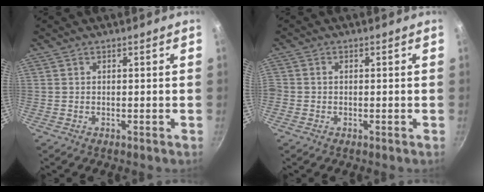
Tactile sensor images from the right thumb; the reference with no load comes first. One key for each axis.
{"total": 1.1, "fx": -0.6, "fy": 0.9, "fz": 0.3, "tx": -0.008, "ty": -0.001, "tz": -0.013}